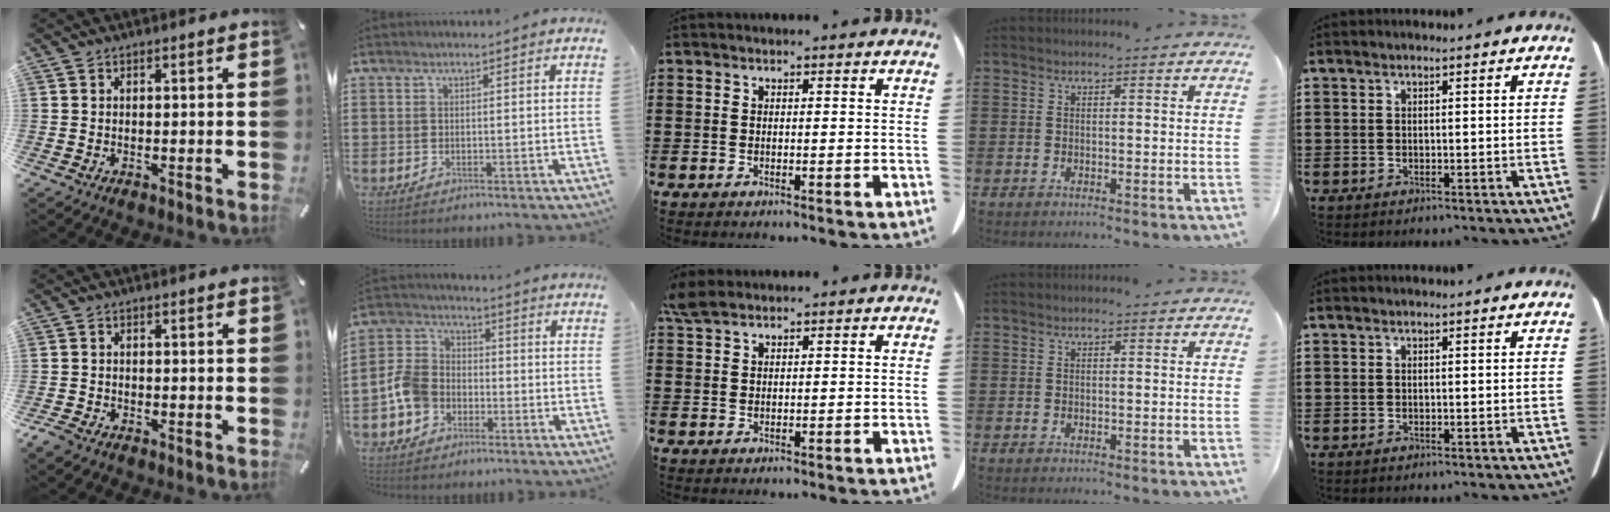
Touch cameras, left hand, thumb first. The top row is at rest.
{"thumb": {"total": 2.3, "force": [-1.9, 1.0, 0.8], "torque": [-0.027, 0.005, -0.041]}, "index": {"total": 6.7, "force": [-2.7, 5.2, 3.1], "torque": [-0.096, 0.013, -0.060]}, "middle": {"total": 2.9, "force": [2.4, 0.9, 1.5], "torque": [-0.037, 0.002, 0.046]}}